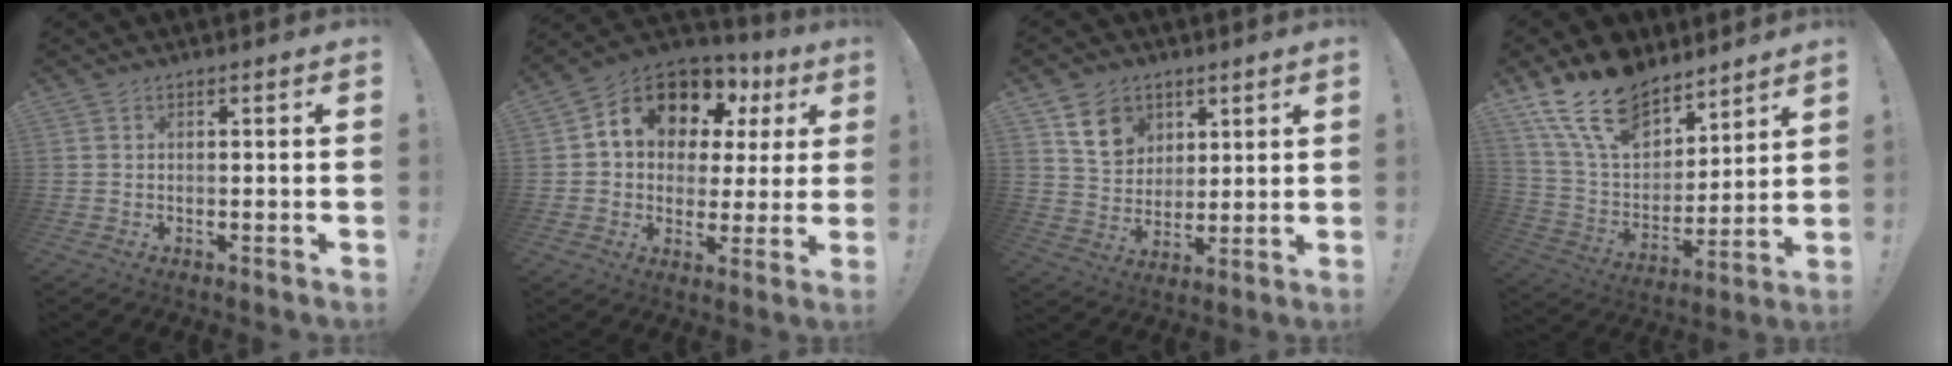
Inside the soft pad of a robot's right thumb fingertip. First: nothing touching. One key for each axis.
{"total": 13.1, "fx": 7.0, "fy": 8.8, "fz": 6.7, "tx": -0.111, "ty": -0.047, "tz": 0.130}
{"total": 11.1, "fx": 6.0, "fy": 8.5, "fz": 3.9, "tx": -0.057, "ty": -0.028, "tz": 0.121}
{"total": 18.8, "fx": 13.2, "fy": 10.2, "fz": 8.7, "tx": -0.168, "ty": -0.080, "tz": 0.252}